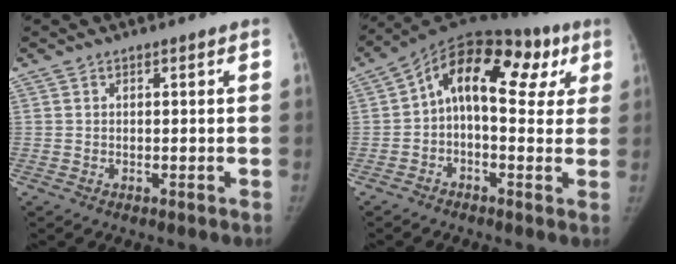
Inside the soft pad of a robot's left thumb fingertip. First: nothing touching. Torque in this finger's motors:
{"motor_torque": [-0.57, 1.56, -0.05, -0.16, 0.40]}